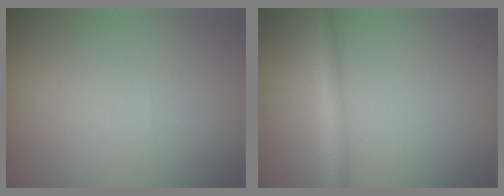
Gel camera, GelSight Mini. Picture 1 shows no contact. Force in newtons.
{"total": 2.3, "press": 2.3, "slide": 0.1}